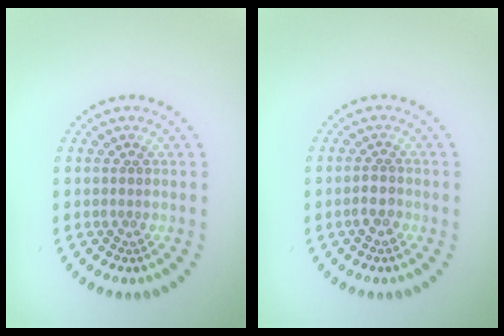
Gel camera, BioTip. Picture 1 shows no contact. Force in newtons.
{"total": 1.5, "press": 1.4, "slide": 0.6}